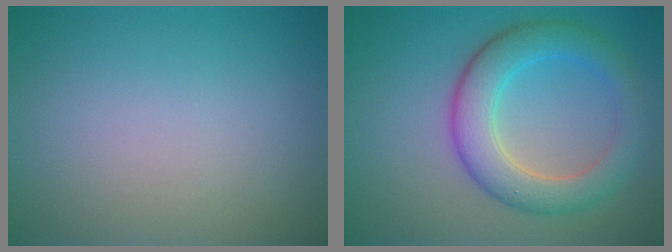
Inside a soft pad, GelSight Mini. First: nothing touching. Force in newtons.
{"total": 5.6, "press": 5.6, "slide": 0.1}